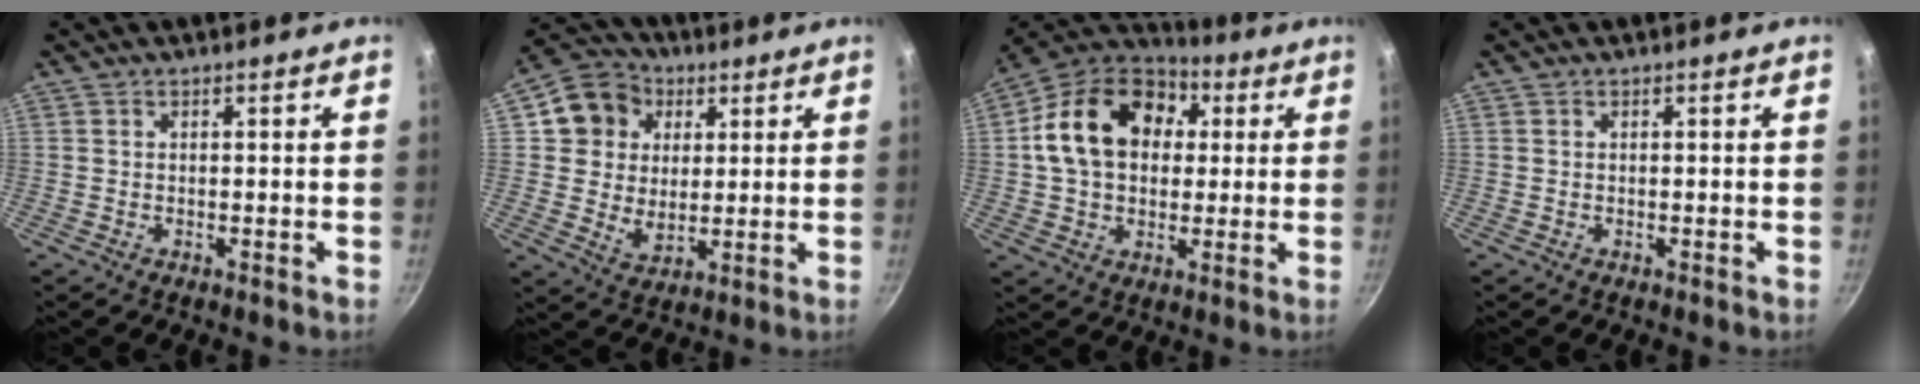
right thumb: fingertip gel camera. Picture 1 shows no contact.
{"total": 12.0, "force": [4.1, 10.1, 5.0], "torque": [-0.056, -0.003, 0.064]}
{"total": 19.7, "force": [3.9, 14.5, 12.8], "torque": [-0.203, 0.028, 0.052]}
{"total": 0.0}